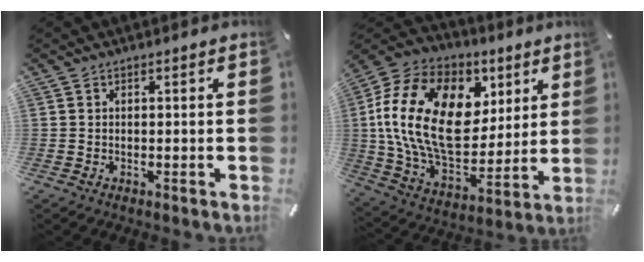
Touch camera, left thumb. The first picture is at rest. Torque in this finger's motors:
{"motor_torque": [2.19, 2.82, 1.76, -1.01, 1.05]}